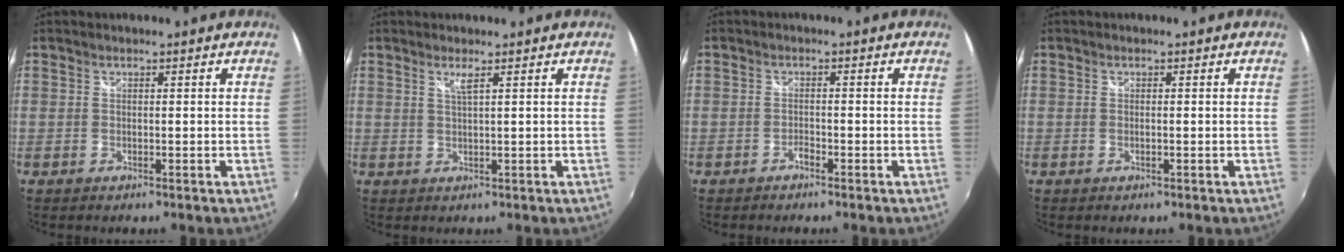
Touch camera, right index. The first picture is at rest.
{"total": 1.5, "force": [0.9, -0.3, 1.2], "torque": [-0.023, -0.002, 0.015]}
{"total": 1.2, "force": [-1.0, 0.4, 0.5], "torque": [-0.010, 0.000, -0.020]}
{"total": 0.6, "force": [-0.2, 0.0, 0.6], "torque": [-0.011, 0.000, -0.003]}